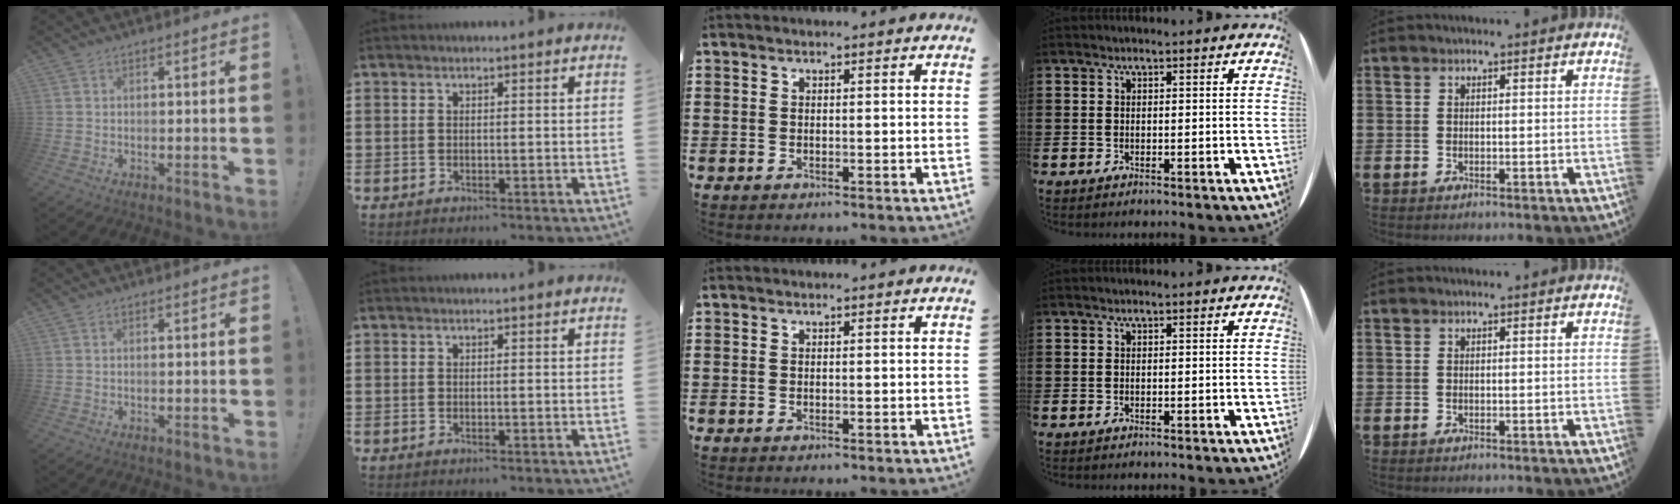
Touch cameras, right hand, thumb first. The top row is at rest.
{}